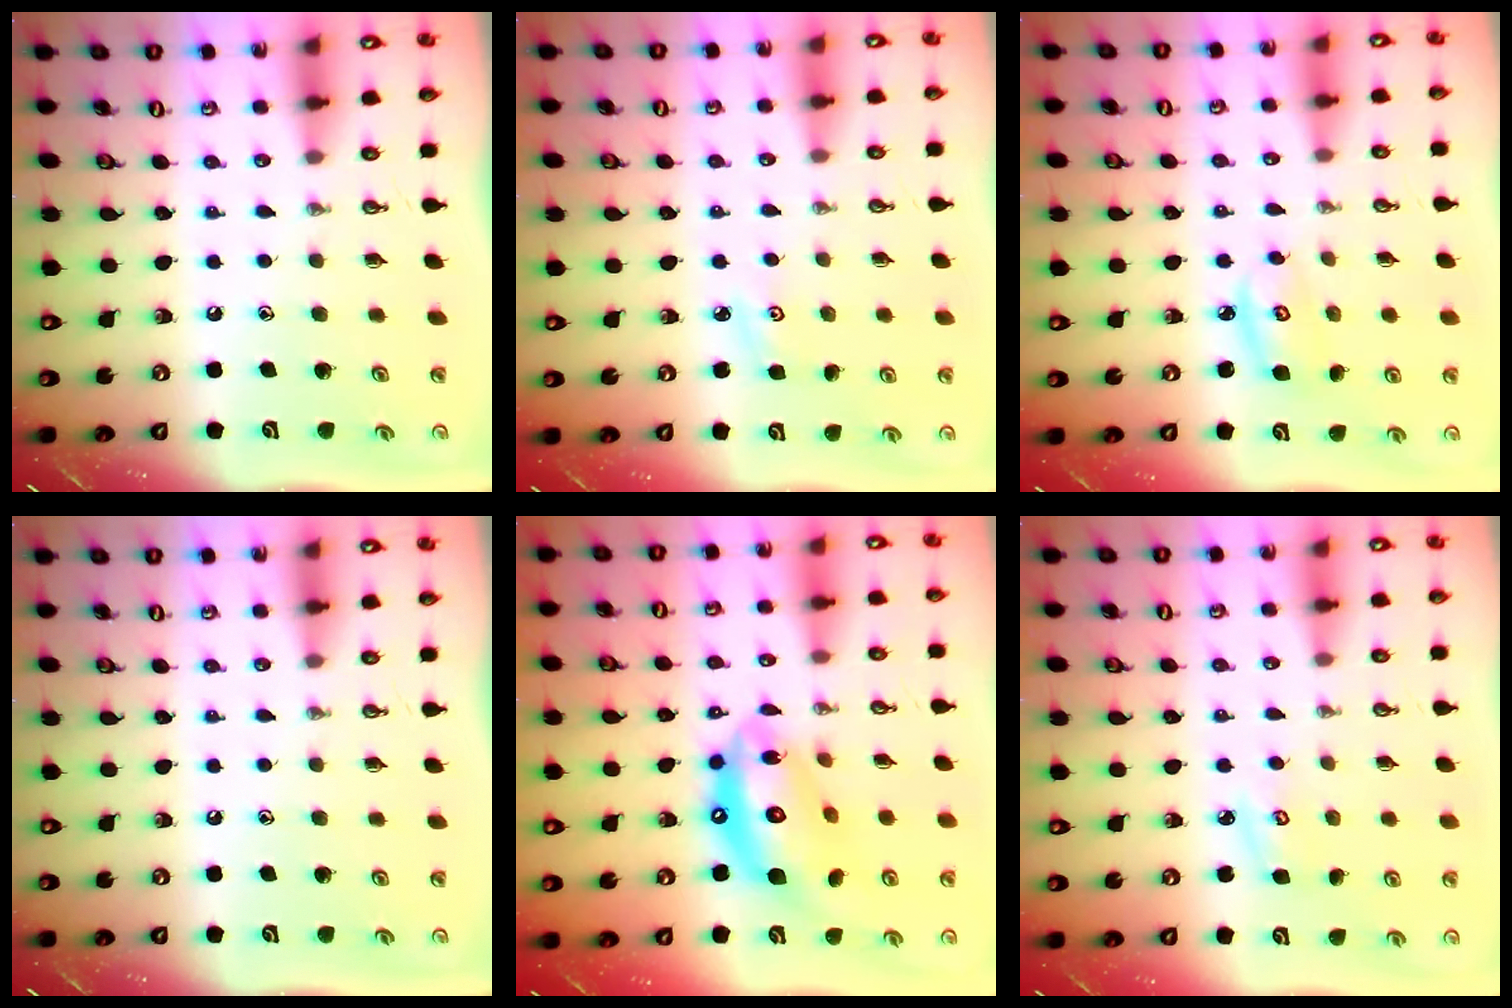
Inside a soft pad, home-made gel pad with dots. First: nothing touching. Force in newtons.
{"total": 2.7, "press": 2.6, "slide": 0.4}
{"total": 4.0, "press": 3.9, "slide": 0.3}
{"total": 0.0}
{"total": 16.8, "press": 16.7, "slide": 1.4}
{"total": 4.2, "press": 4.2, "slide": 0.5}